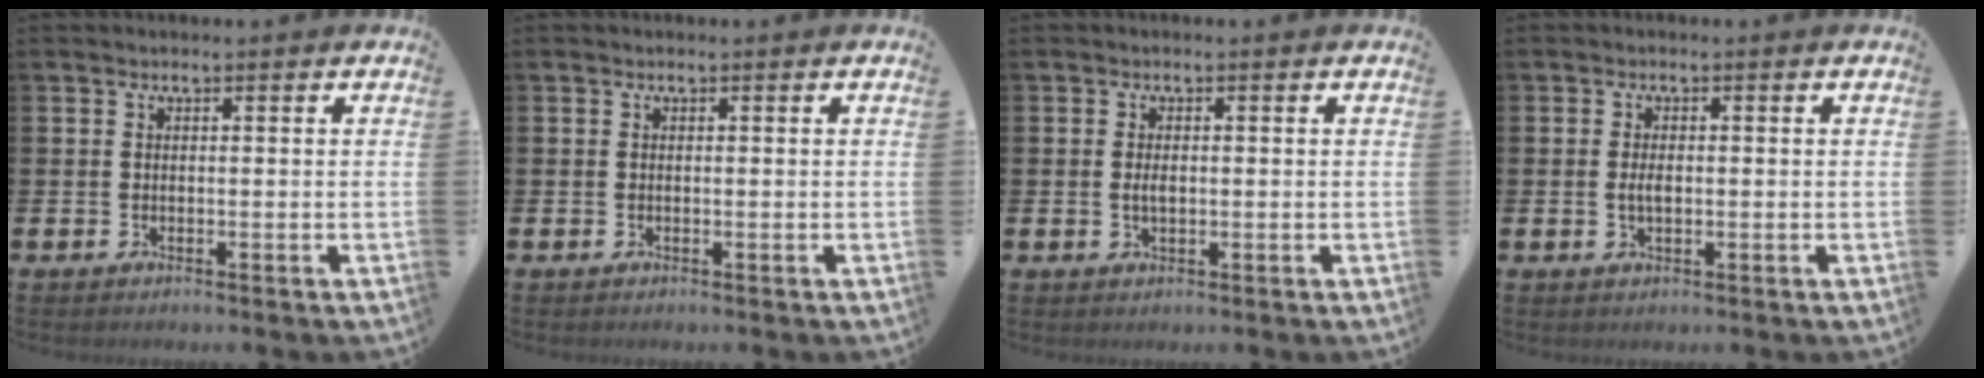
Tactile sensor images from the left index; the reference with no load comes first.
{"total": 0.0}
{"total": 1.4, "force": [0.0, 0.7, 1.2], "torque": [-0.020, 0.002, -0.002]}
{"total": 1.9, "force": [-0.1, 0.9, 1.6], "torque": [-0.028, 0.002, -0.005]}